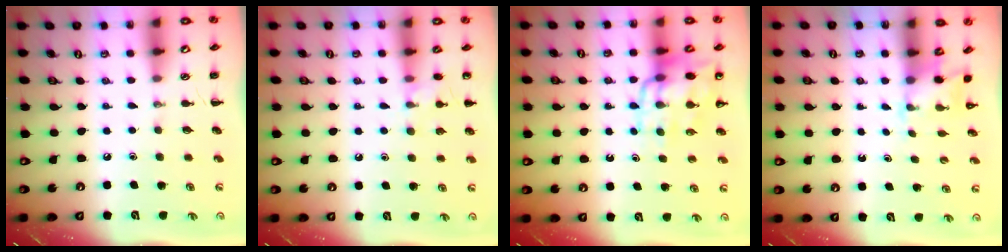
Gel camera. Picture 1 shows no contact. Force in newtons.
{"total": 7.5, "press": 7.2, "slide": 2.3}
{"total": 13.1, "press": 12.7, "slide": 2.9}
{"total": 1.9, "press": 1.8, "slide": 0.6}